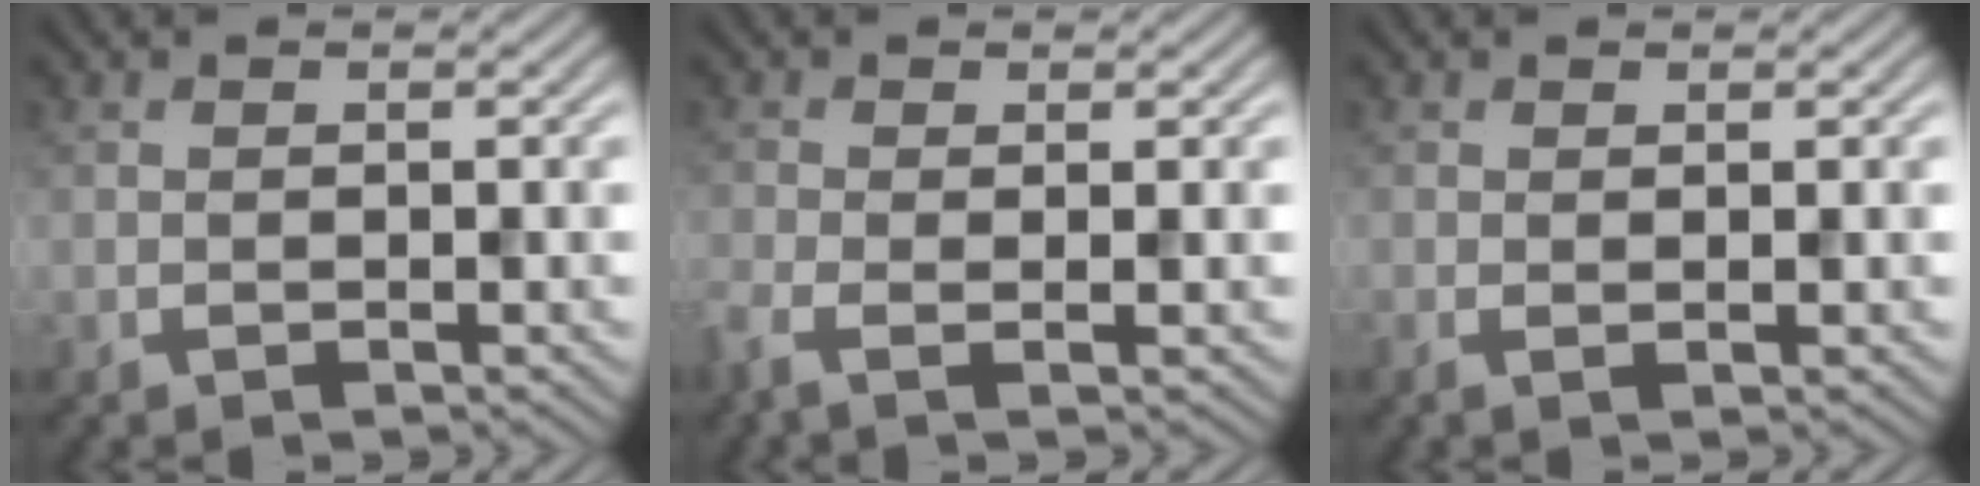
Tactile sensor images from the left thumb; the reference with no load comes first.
{"total": 2.7, "force": [-1.2, 0.8, 2.2], "torque": [-0.052, -0.010, -0.026]}
{"total": 0.7, "force": [0.2, 0.2, 0.6], "torque": [-0.009, 0.000, 0.005]}